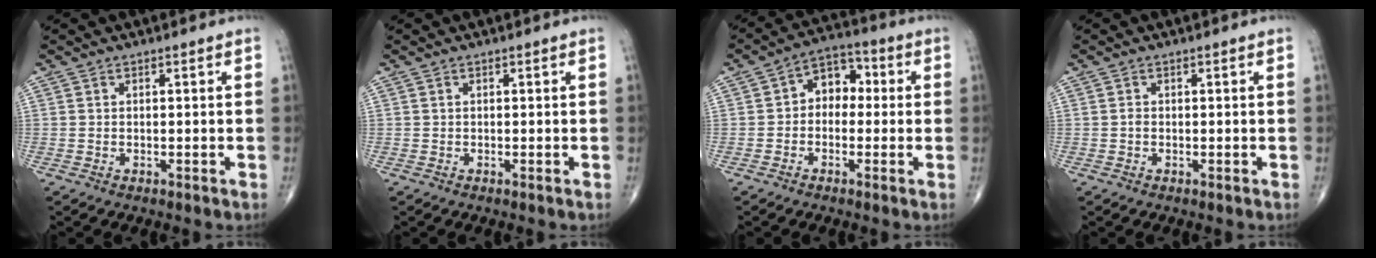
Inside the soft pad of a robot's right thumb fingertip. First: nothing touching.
{"total": 0.0}
{"total": 7.3, "force": [0.1, 5.4, 4.9], "torque": [-0.040, 0.030, -0.016]}
{"total": 0.6, "force": [-0.2, 0.4, 0.4], "torque": [-0.006, 0.001, -0.006]}